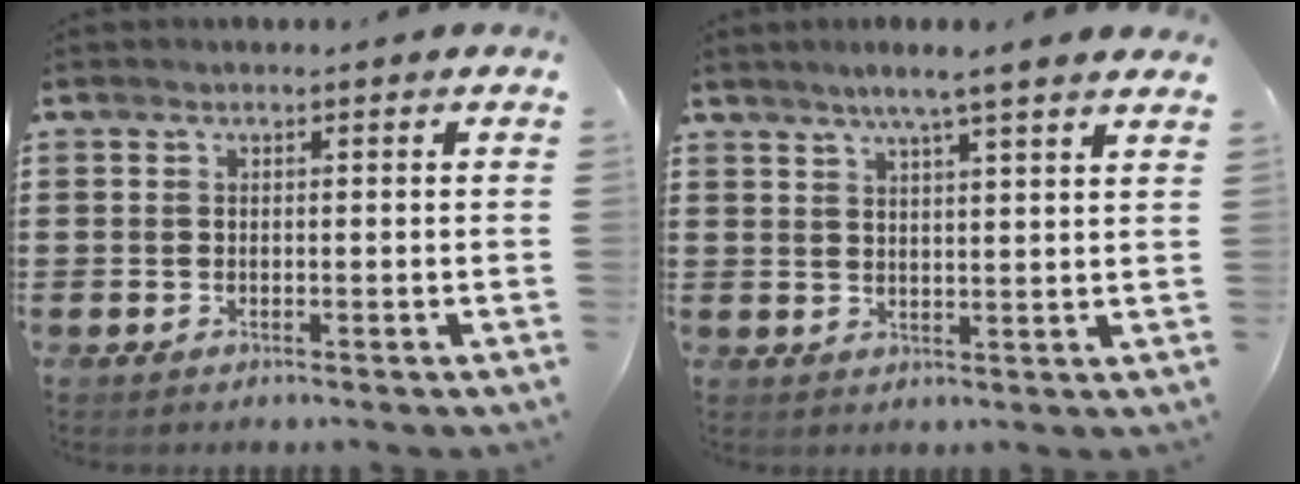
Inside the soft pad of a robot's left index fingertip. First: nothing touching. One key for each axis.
{"total": 4.3, "fx": 3.5, "fy": -0.7, "fz": 2.3, "tx": -0.057, "ty": -0.008, "tz": 0.060}